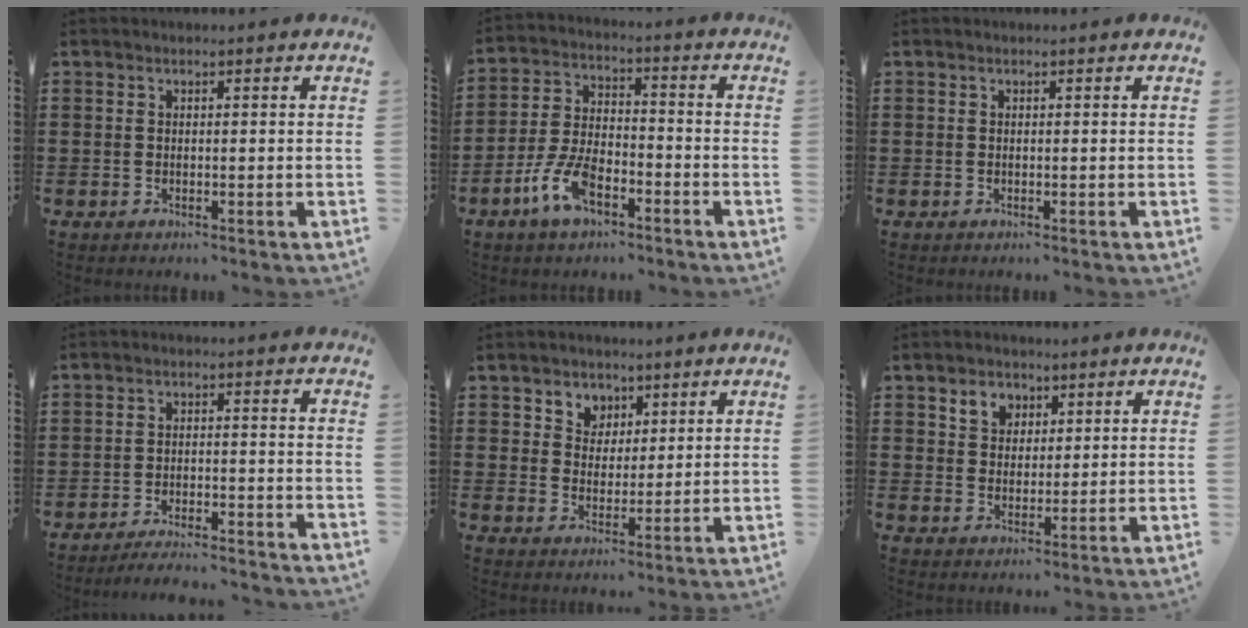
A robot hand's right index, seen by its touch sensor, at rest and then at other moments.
{"total": 7.9, "force": [-4.3, 3.6, 5.5], "torque": [-0.138, 0.000, -0.087]}
{"total": 0.0}
{"total": 3.8, "force": [-3.7, -0.1, 0.6], "torque": [-0.015, 0.000, -0.077]}
{"total": 4.2, "force": [2.4, 3.4, 0.0], "torque": [-0.022, 0.007, 0.042]}
{"total": 4.1, "force": [2.4, 3.2, 1.0], "torque": [-0.026, 0.010, 0.043]}